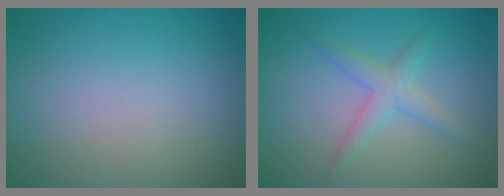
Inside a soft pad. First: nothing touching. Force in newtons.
{"total": 2.4, "press": 2.4, "slide": 0.1}